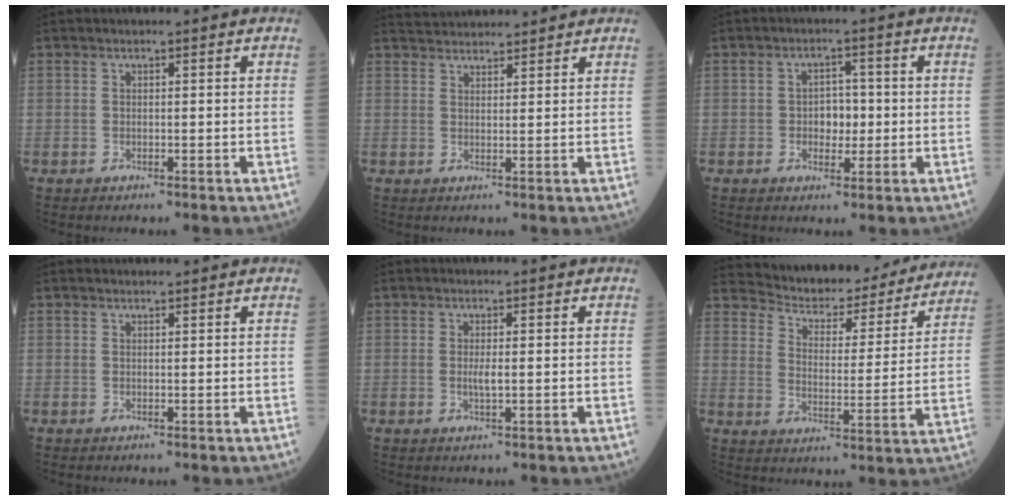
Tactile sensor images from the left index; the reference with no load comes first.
{"total": 5.5, "force": [5.3, 0.7, 0.9], "torque": [-0.018, 0.031, 0.085]}
{"total": 3.6, "force": [-0.7, 2.4, 2.7], "torque": [-0.037, 0.004, -0.011]}
{"total": 0.8, "force": [0.8, 0.0, 0.1], "torque": [-0.007, 0.003, 0.015]}
{"total": 1.4, "force": [-0.4, 0.2, 1.4], "torque": [-0.032, -0.006, -0.005]}
{"total": 20.0, "force": [18.7, 4.8, 5.2], "torque": [-0.066, -0.024, 0.242]}